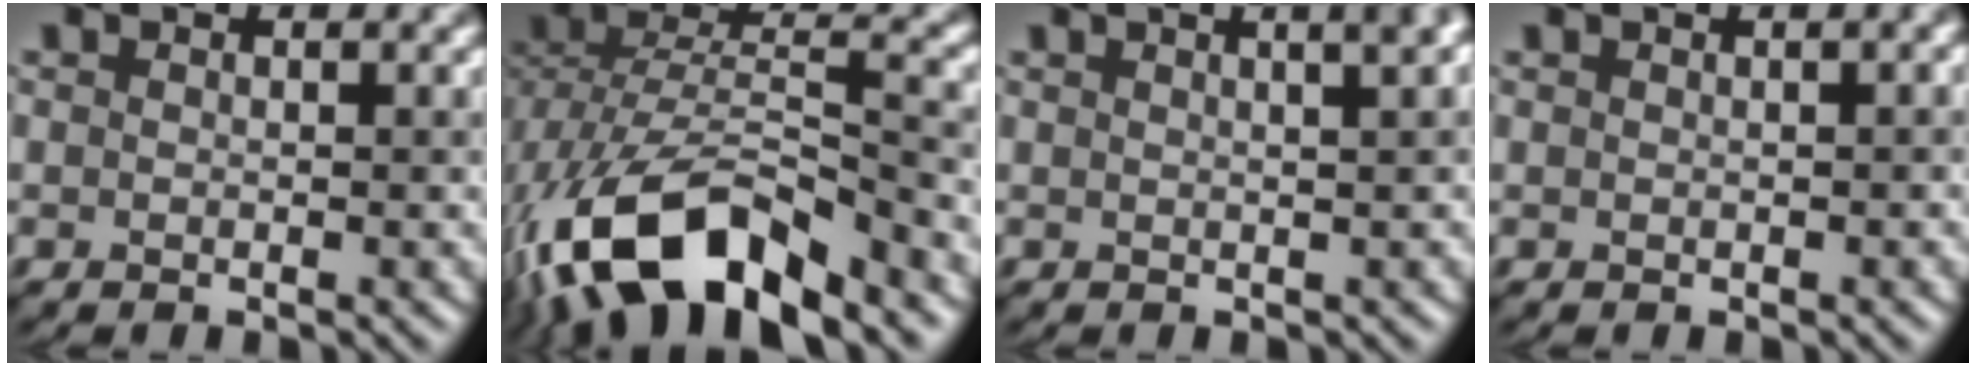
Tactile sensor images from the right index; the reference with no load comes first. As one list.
[{"total": 13.0, "force": [-7.1, 5.6, 9.3], "torque": [-0.187, 0.000, -0.136]}, {"total": 5.9, "force": [2.9, 2.6, 4.4], "torque": [-0.011, 0.049, -0.002]}, {"total": 1.4, "force": [0.1, 0.1, 1.4], "torque": [-0.015, 0.006, 0.000]}]